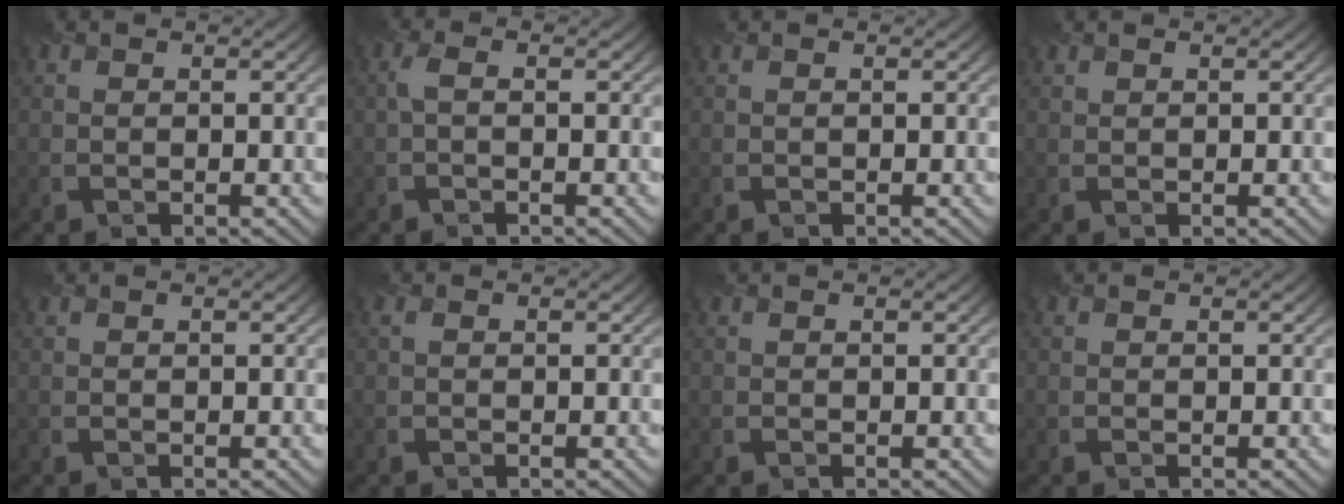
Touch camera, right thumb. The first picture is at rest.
{"total": 1.3, "force": [-0.1, 0.4, 1.3], "torque": [-0.032, 0.005, -0.005]}
{"total": 0.0}
{"total": 0.5, "force": [0.5, 0.1, 0.1], "torque": [-0.004, 0.001, 0.012]}
{"total": 0.0}
{"total": 0.6, "force": [0.1, 0.4, 0.5], "torque": [-0.013, 0.002, 0.004]}
{"total": 0.0}
{"total": 0.0}